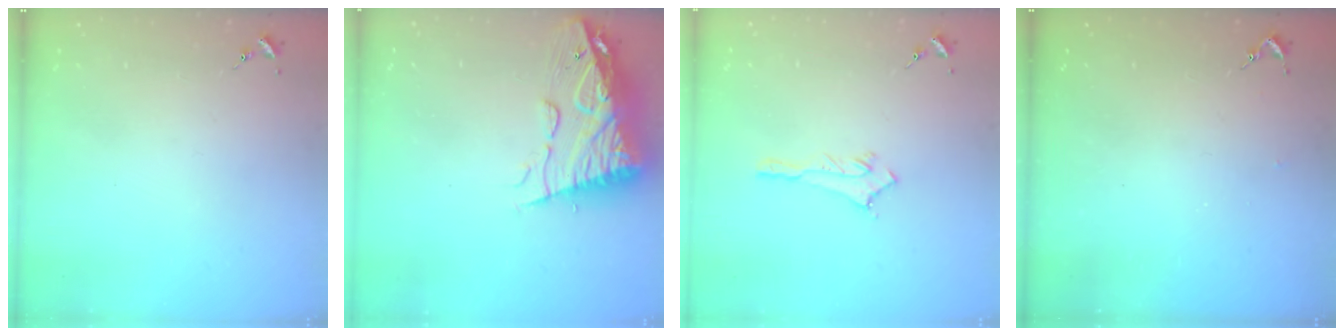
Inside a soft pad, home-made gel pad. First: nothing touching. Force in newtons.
{"total": 14.9, "press": 14.8, "slide": 1.2}
{"total": 2.8, "press": 2.8, "slide": 0.3}
{"total": 2.6, "press": 2.5, "slide": 0.3}